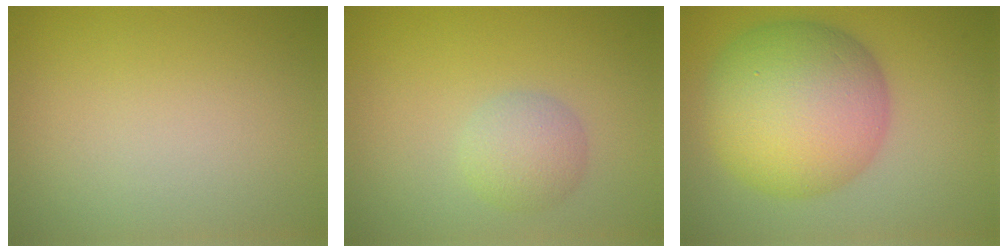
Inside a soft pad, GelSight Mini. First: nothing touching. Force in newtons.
{"total": 2.7, "press": 2.7, "slide": 0.2}
{"total": 11.7, "press": 11.7, "slide": 0.1}